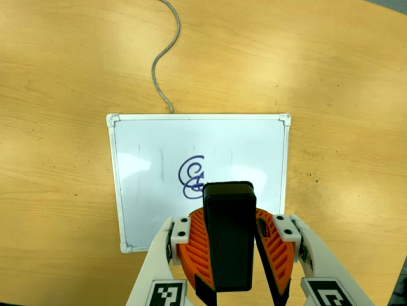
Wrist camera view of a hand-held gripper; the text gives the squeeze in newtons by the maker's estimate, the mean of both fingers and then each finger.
{"total": 10.8, "left": 10.5, "right": 11.1}